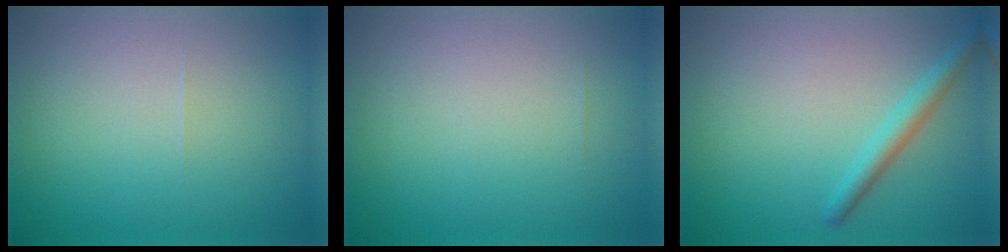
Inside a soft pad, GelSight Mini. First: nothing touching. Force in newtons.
{"total": 0.0}
{"total": 2.1, "press": 2.1, "slide": 0.2}